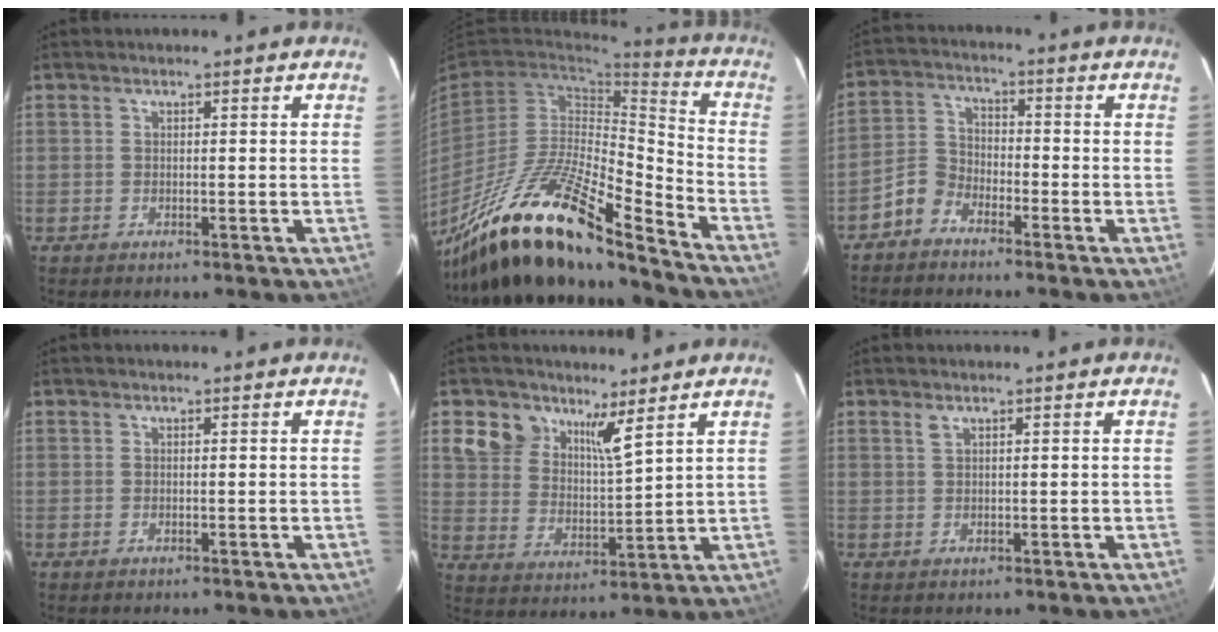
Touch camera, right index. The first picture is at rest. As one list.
[{"total": 23.5, "force": [-17.6, 4.7, 14.8], "torque": [-0.268, -0.035, -0.317]}, {"total": 5.0, "force": [-3.8, 3.0, 1.3], "torque": [-0.029, 0.019, -0.082]}, {"total": 0.0}, {"total": 8.2, "force": [5.3, 5.0, 3.7], "torque": [-0.070, 0.009, 0.102]}, {"total": 0.8, "force": [0.6, 0.2, 0.5], "torque": [-0.011, 0.003, 0.012]}]